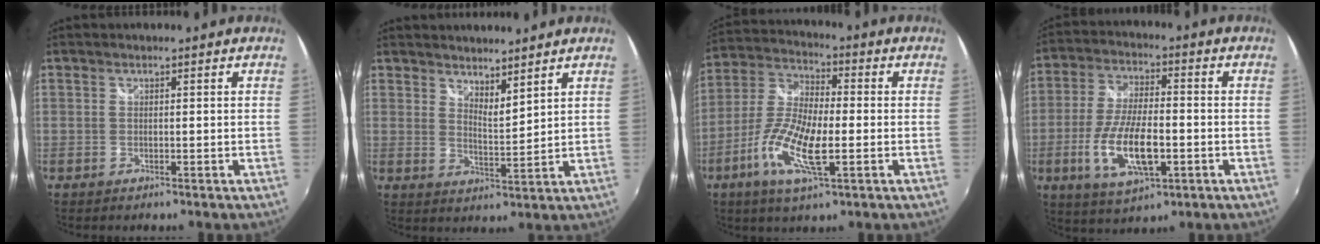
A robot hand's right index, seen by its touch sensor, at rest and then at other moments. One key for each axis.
{"total": 5.2, "fx": 4.7, "fy": 0.9, "fz": 2.1, "tx": -0.029, "ty": -0.006, "tz": 0.076}
{"total": 12.9, "fx": -4.1, "fy": 3.9, "fz": 11.7, "tx": -0.247, "ty": -0.004, "tz": -0.084}
{"total": 13.7, "fx": -3.9, "fy": 5.2, "fz": 12.0, "tx": -0.244, "ty": -0.011, "tz": -0.068}